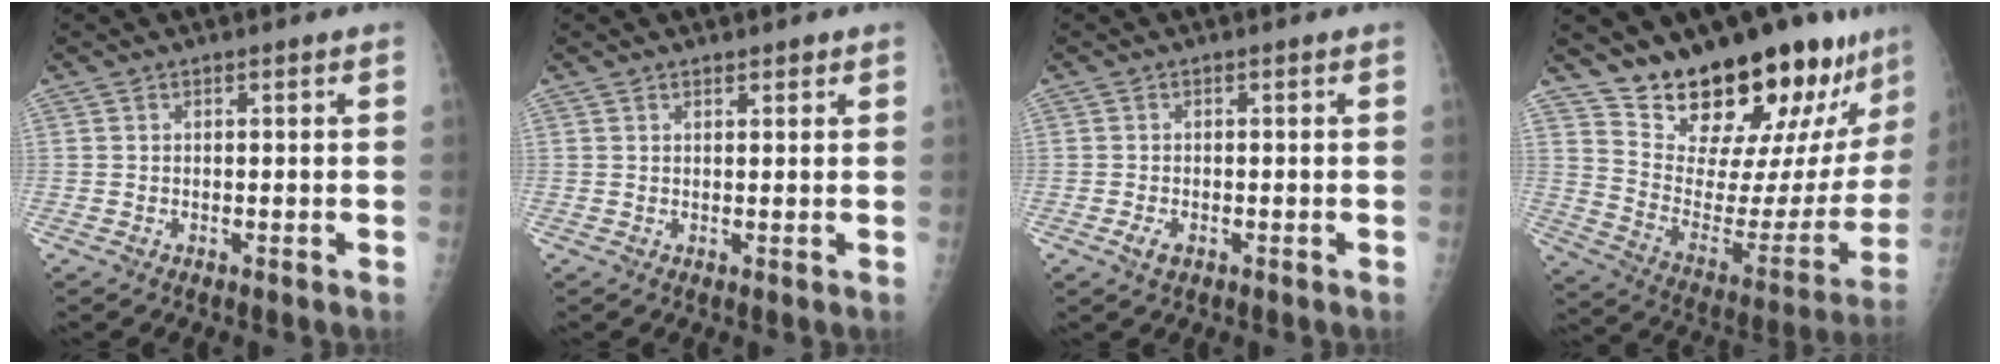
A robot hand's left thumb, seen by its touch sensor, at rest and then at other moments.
{"total": 1.2, "force": [1.0, 0.6, 0.4], "torque": [0.001, -0.006, 0.013]}
{"total": 2.0, "force": [-0.8, 1.2, 1.4], "torque": [-0.026, -0.001, -0.014]}
{"total": 25.1, "force": [21.0, 7.2, 11.7], "torque": [-0.132, -0.151, 0.306]}